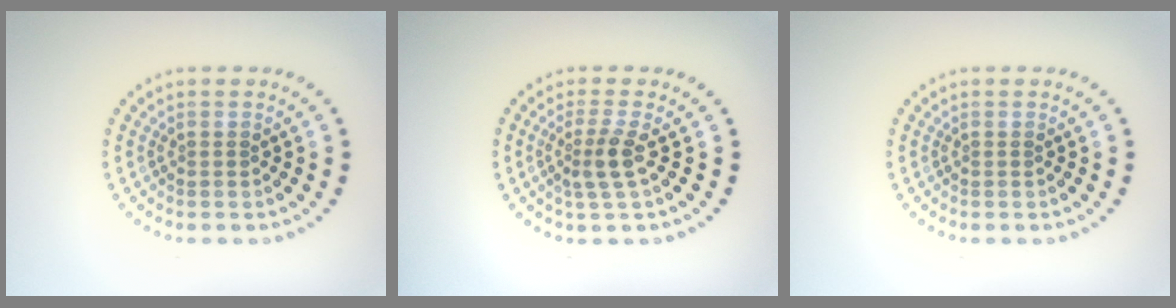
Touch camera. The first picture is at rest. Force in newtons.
{"total": 2.3, "press": 1.8, "slide": 1.4}
{"total": 0.0}